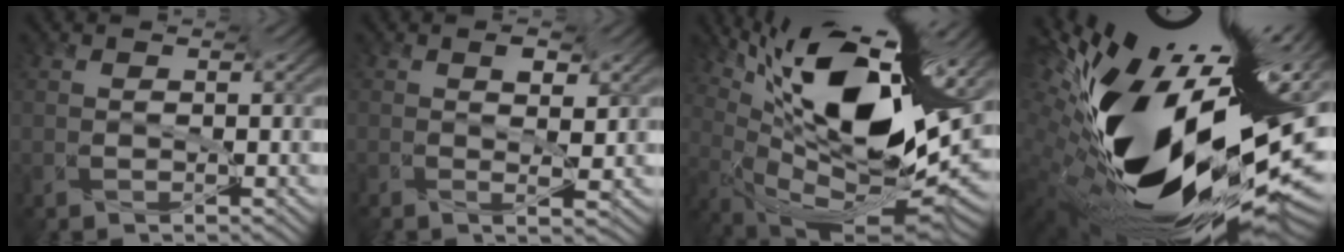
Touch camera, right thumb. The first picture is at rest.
{"total": 2.5, "force": [0.8, 0.7, 2.3], "torque": [-0.045, -0.008, 0.008]}
{"total": 15.1, "force": [4.3, 4.1, 13.9], "torque": [-0.220, 0.014, 0.074]}
{"total": 16.9, "force": [-0.4, 6.8, 15.5], "torque": [-0.236, -0.039, -0.004]}